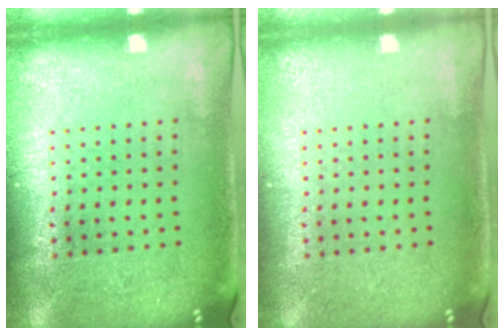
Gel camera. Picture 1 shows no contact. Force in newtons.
{"total": 0.0}